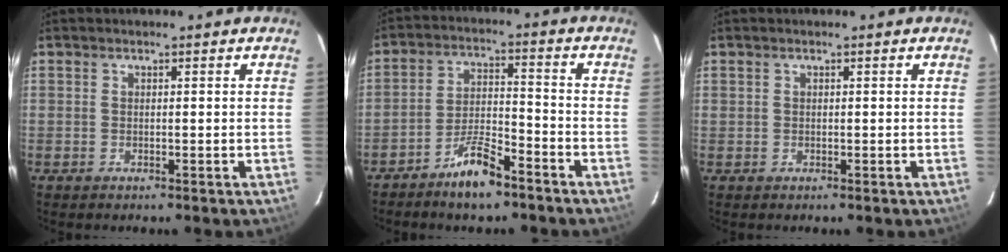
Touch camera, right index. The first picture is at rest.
{"total": 7.8, "force": [-6.0, 1.8, 4.7], "torque": [-0.102, 0.008, -0.105]}
{"total": 0.0}